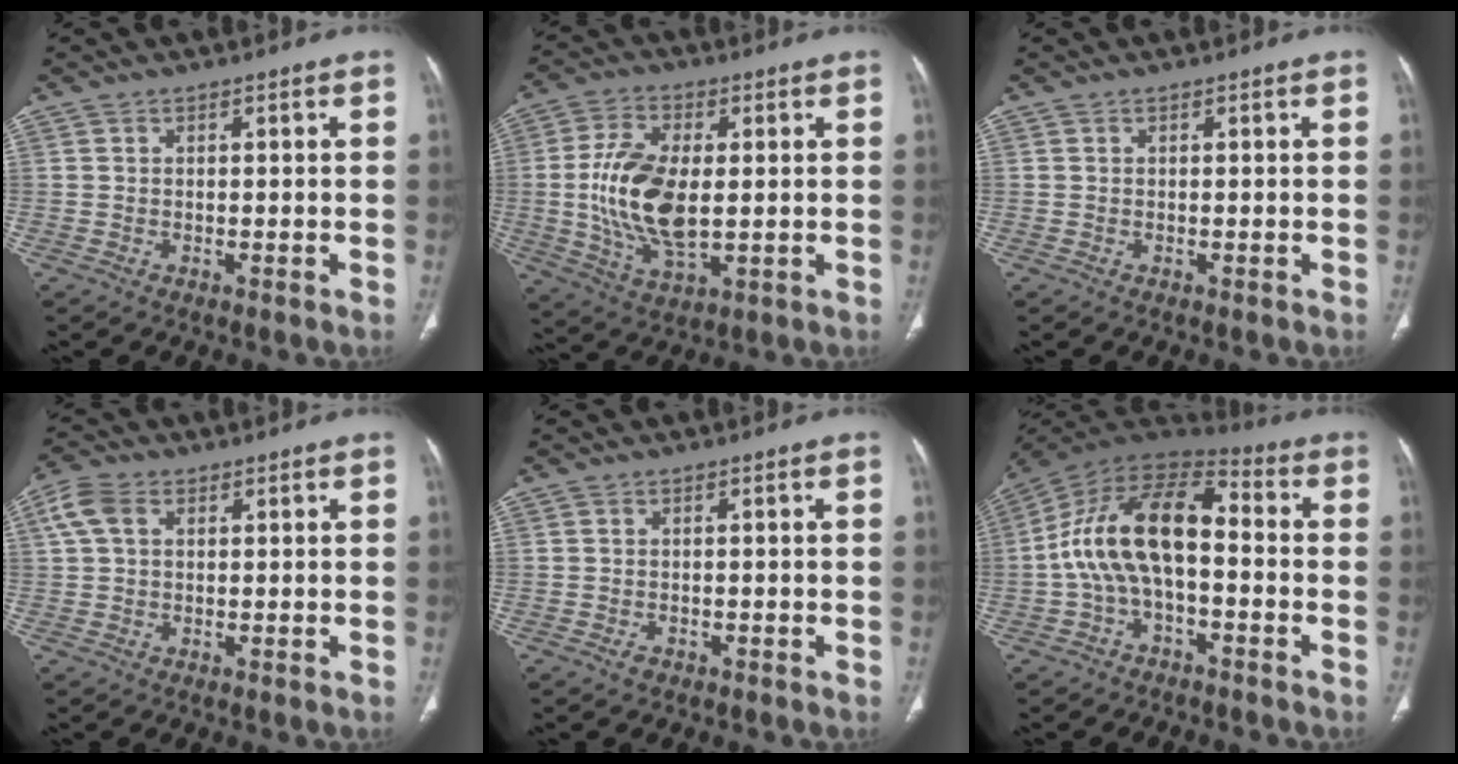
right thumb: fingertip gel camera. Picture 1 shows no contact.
{"total": 14.4, "force": [0.2, 7.1, 12.5], "torque": [-0.252, -0.010, 0.008]}
{"total": 0.0}
{"total": 5.1, "force": [1.6, 3.5, 3.4], "torque": [-0.078, 0.015, 0.030]}
{"total": 1.0, "force": [-0.6, 0.7, 0.4], "torque": [-0.008, 0.004, -0.009]}
{"total": 16.4, "force": [-1.4, 8.6, 13.8], "torque": [-0.246, 0.051, -0.036]}